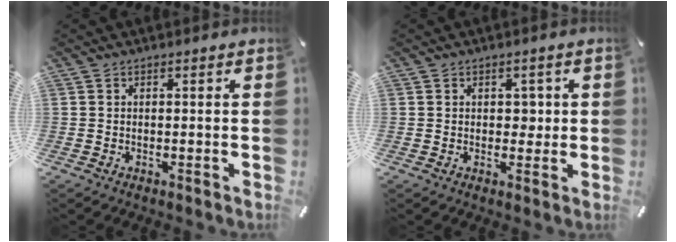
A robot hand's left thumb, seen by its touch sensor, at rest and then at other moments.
{"total": 2.9, "force": [0.3, 2.3, 1.8], "torque": [-0.012, -0.003, -0.002]}